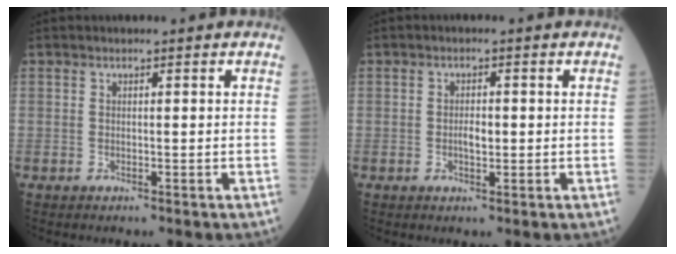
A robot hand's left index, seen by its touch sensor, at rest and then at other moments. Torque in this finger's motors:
{"motor_torque": [0.09, 0.10, 0.03, 0.01]}